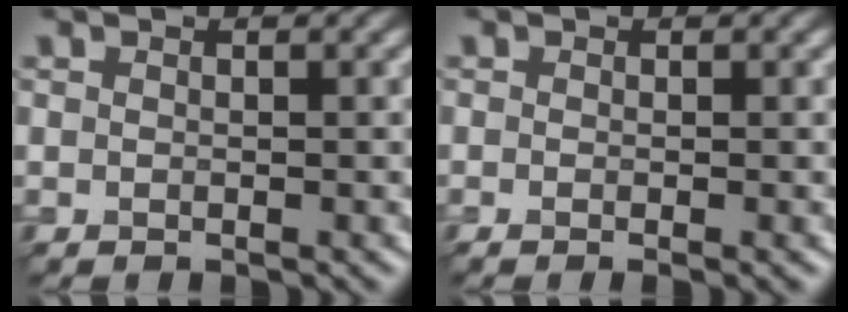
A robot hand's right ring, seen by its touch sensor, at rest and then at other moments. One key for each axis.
{"total": 1.3, "fx": -0.3, "fy": 0.4, "fz": 1.2, "tx": -0.013, "ty": -0.009, "tz": -0.006}